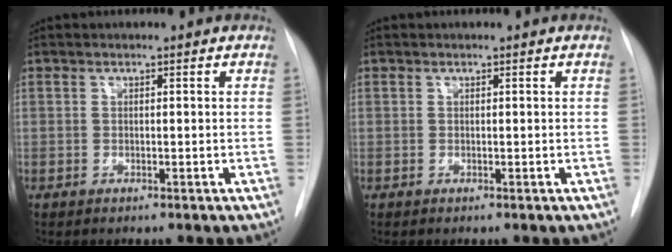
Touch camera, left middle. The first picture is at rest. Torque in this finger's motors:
{"motor_torque": [0.00, 0.00, 0.00, 0.00]}